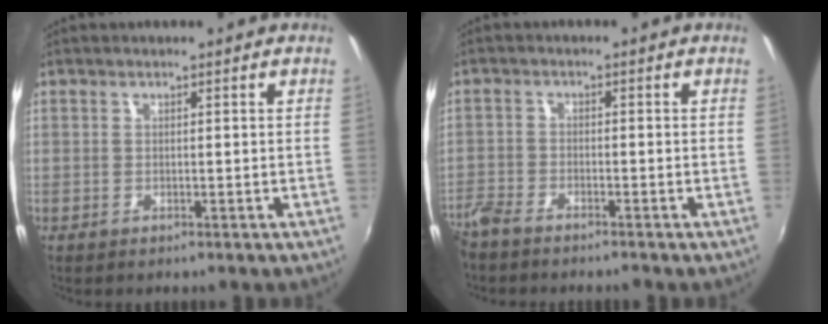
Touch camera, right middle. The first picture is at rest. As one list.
[{"total": 5.0, "force": [-4.5, 1.3, 1.7], "torque": [-0.051, -0.015, -0.092]}]